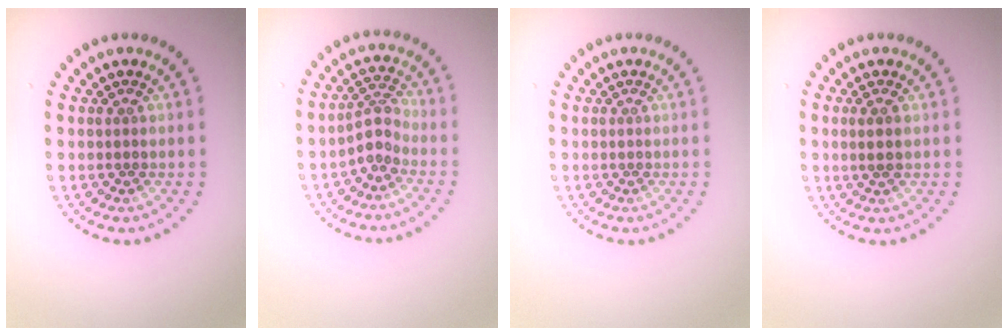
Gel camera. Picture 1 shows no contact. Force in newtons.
{"total": 2.3, "press": 1.7, "slide": 1.6}
{"total": 0.0}
{"total": 1.5, "press": 1.4, "slide": 0.7}